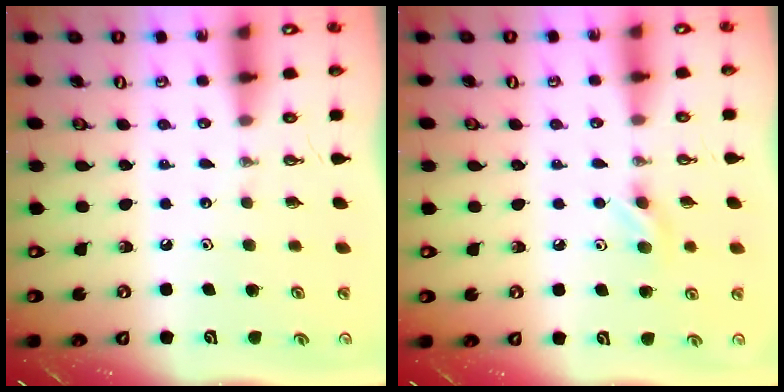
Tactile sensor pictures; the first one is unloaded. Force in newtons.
{"total": 5.7, "press": 5.4, "slide": 1.7}